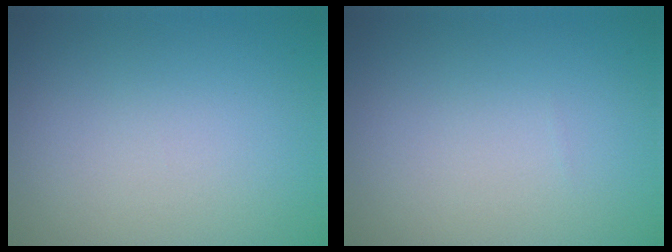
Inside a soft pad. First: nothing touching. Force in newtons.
{"total": 0.0}